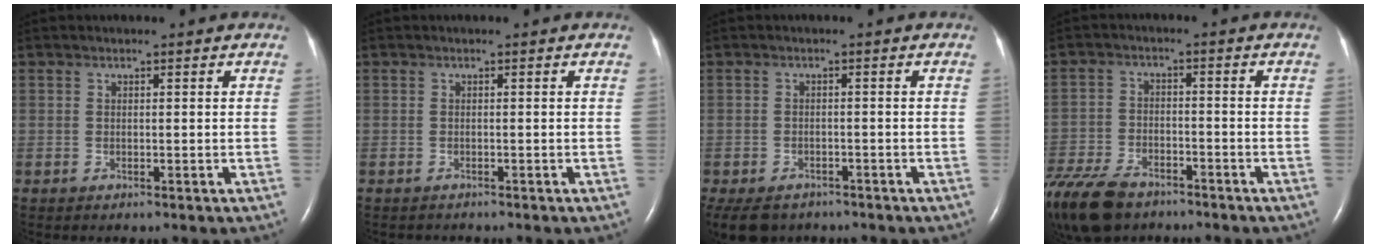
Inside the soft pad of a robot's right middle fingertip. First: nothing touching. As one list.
[{"total": 0.9, "force": [-0.8, 0.3, -0.1], "torque": [-0.006, -0.001, -0.014]}, {"total": 9.4, "force": [-6.9, 5.5, 3.1], "torque": [-0.074, -0.015, -0.093]}, {"total": 15.0, "force": [-10.9, 7.2, 7.4], "torque": [-0.197, -0.025, -0.185]}]